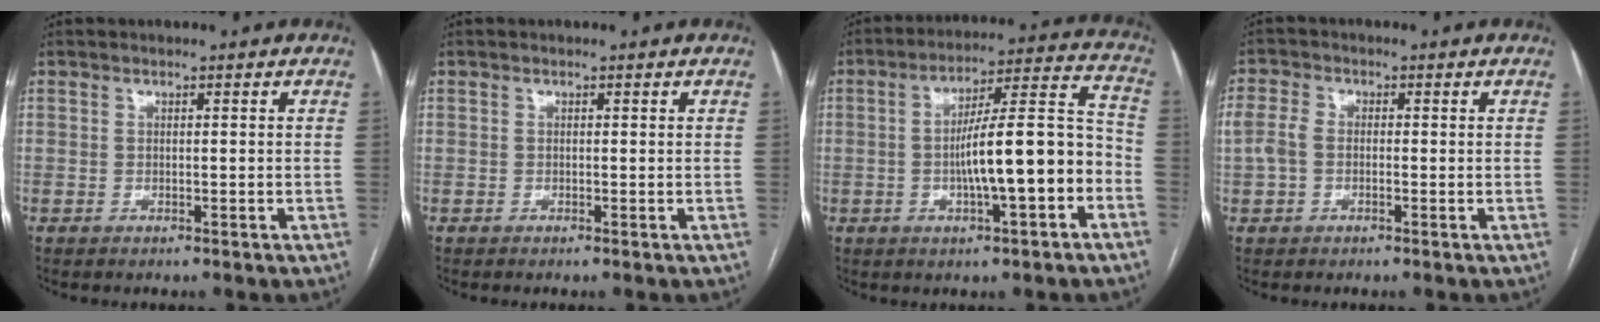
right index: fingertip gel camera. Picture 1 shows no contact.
{"total": 0.0}
{"total": 13.9, "force": [-3.5, 2.1, 13.3], "torque": [-0.209, 0.028, -0.052]}
{"total": 3.4, "force": [-0.2, 2.4, 2.4], "torque": [-0.072, 0.014, -0.008]}